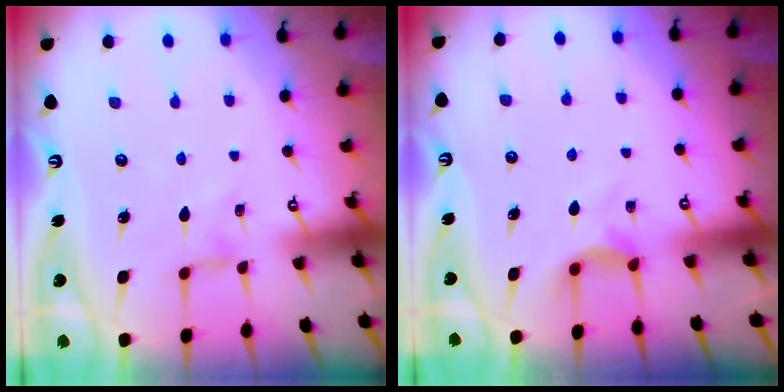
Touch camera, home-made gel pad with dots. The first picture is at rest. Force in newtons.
{"total": 5.4, "press": 5.4, "slide": 0.6}